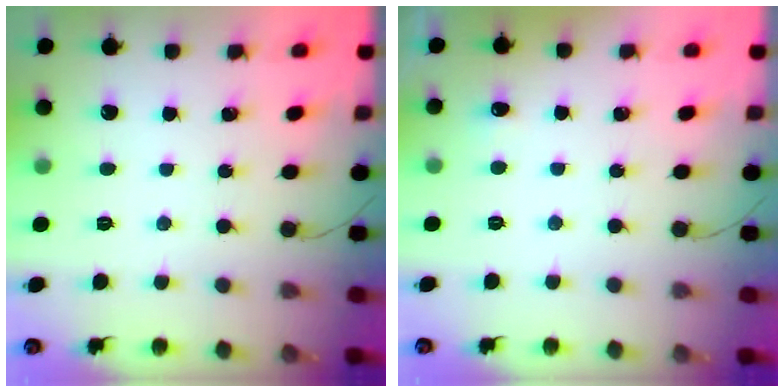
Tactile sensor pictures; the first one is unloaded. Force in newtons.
{"total": 2.4, "press": 2.2, "slide": 1.1}